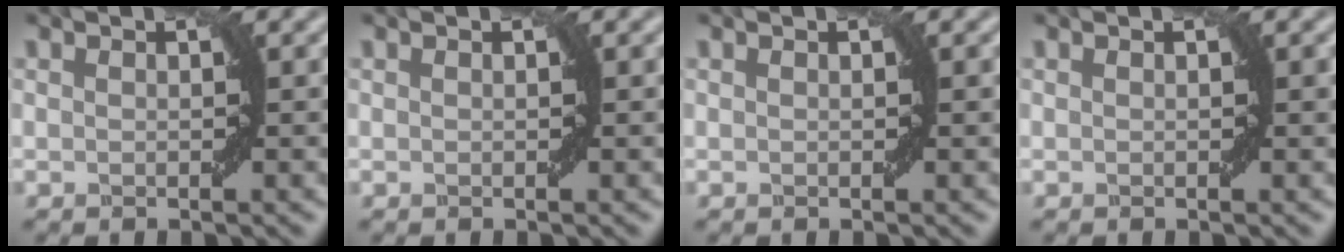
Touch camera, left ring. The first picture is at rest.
{"total": 0.0}
{"total": 0.0}
{"total": 0.0}